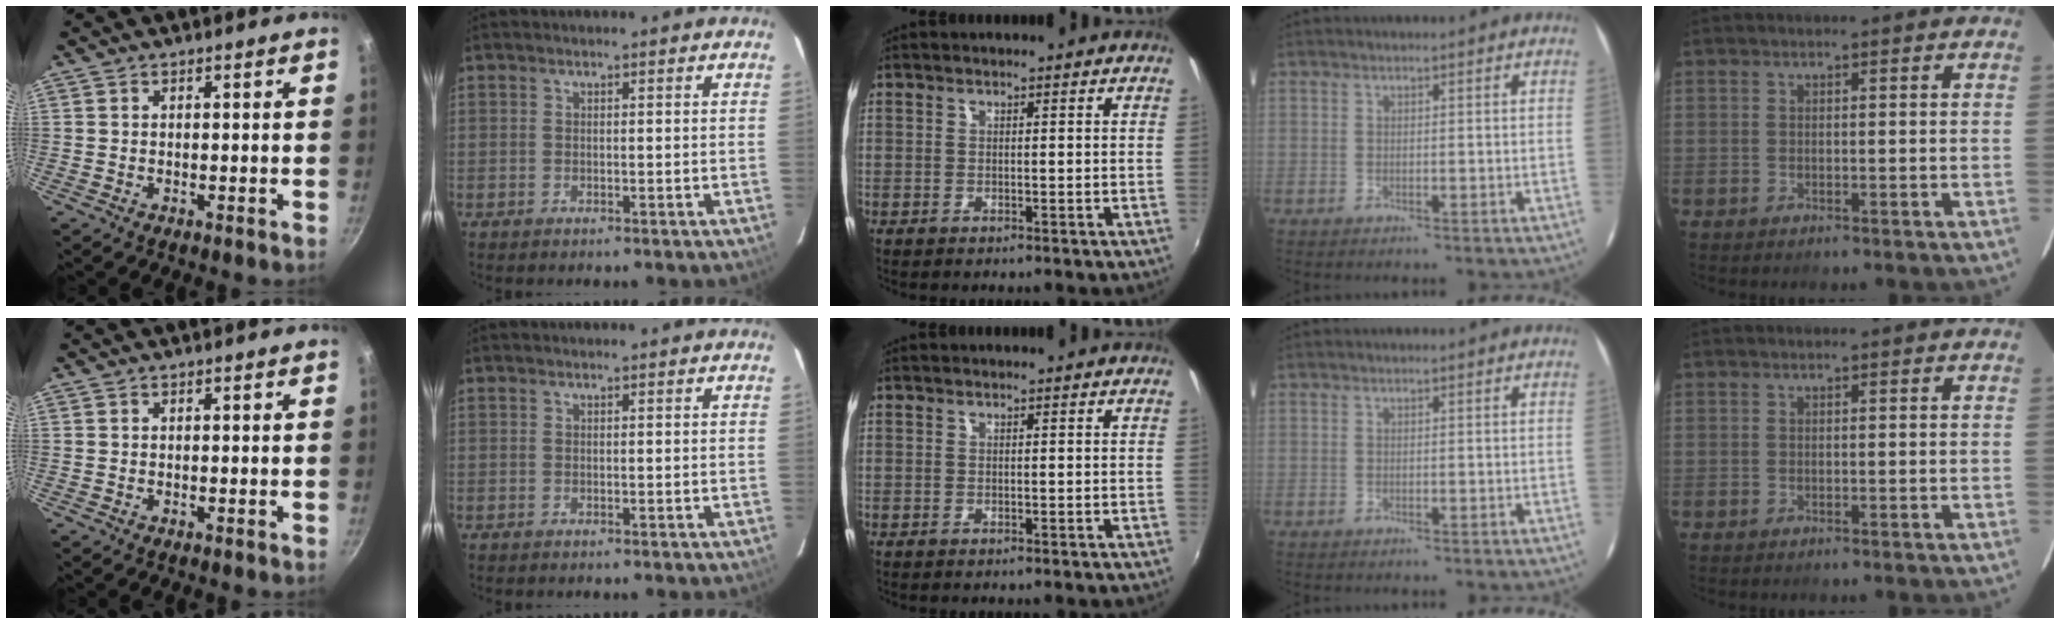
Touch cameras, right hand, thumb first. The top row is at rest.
{}